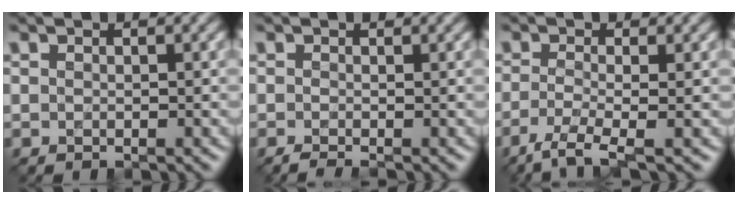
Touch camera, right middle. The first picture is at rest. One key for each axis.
{"total": 1.0, "fx": -0.5, "fy": 0.2, "fz": 0.9, "tx": -0.014, "ty": 0.003, "tz": -0.015}
{"total": 3.2, "fx": -1.6, "fy": 0.8, "fz": 2.7, "tx": -0.054, "ty": -0.004, "tz": -0.044}